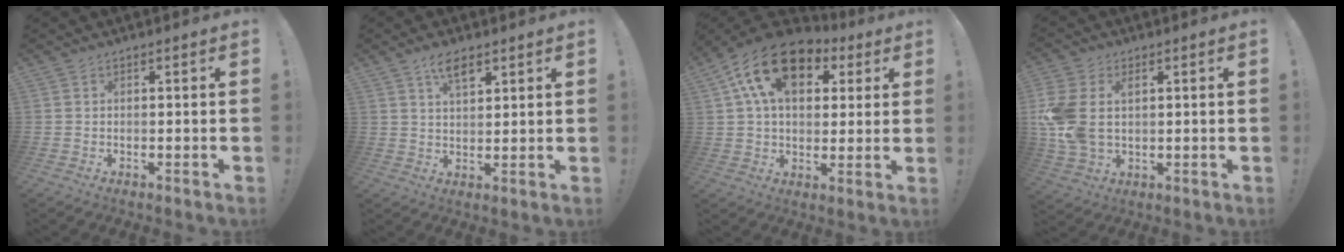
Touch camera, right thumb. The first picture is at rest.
{"total": 6.3, "force": [4.0, 2.8, 4.1], "torque": [-0.059, -0.018, 0.068]}
{"total": 17.9, "force": [7.7, 11.2, 11.6], "torque": [-0.200, -0.024, 0.139]}
{"total": 11.5, "force": [2.4, 8.2, 7.8], "torque": [-0.159, -0.014, 0.044]}